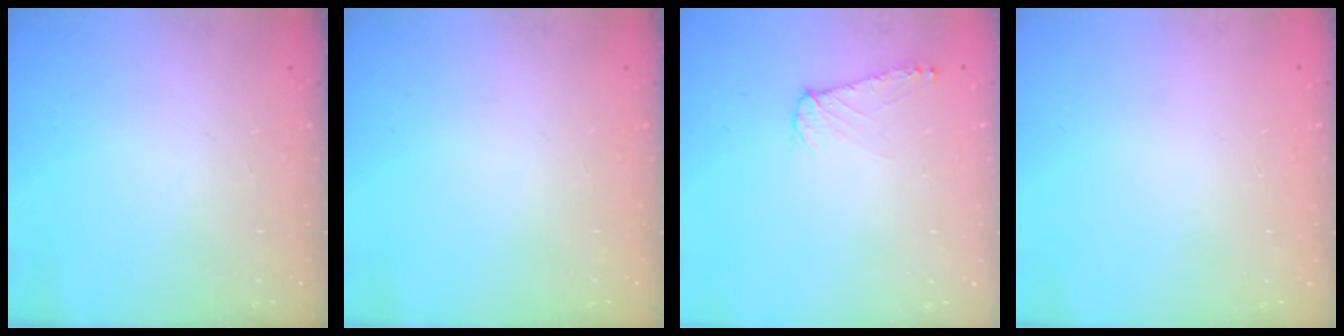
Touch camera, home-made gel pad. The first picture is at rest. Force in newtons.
{"total": 0.0}
{"total": 7.3, "press": 7.2, "slide": 0.7}
{"total": 0.0}